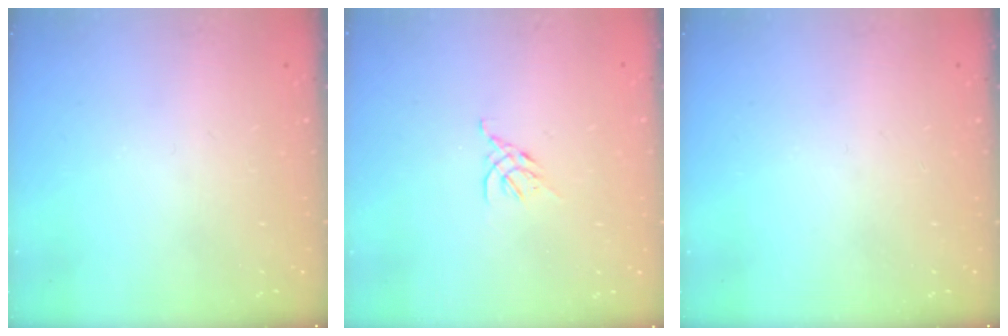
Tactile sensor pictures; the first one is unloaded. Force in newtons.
{"total": 2.3, "press": 2.2, "slide": 0.6}
{"total": 0.0}